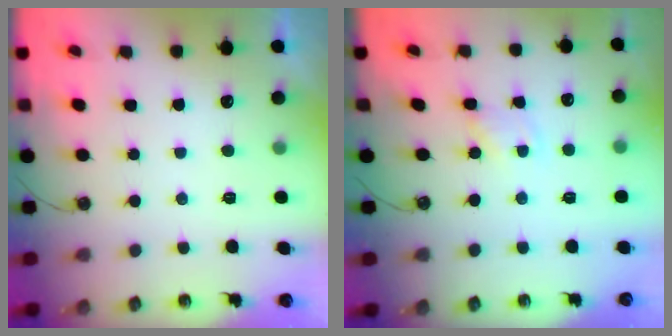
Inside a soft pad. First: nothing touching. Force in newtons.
{"total": 1.5, "press": 1.4, "slide": 0.2}